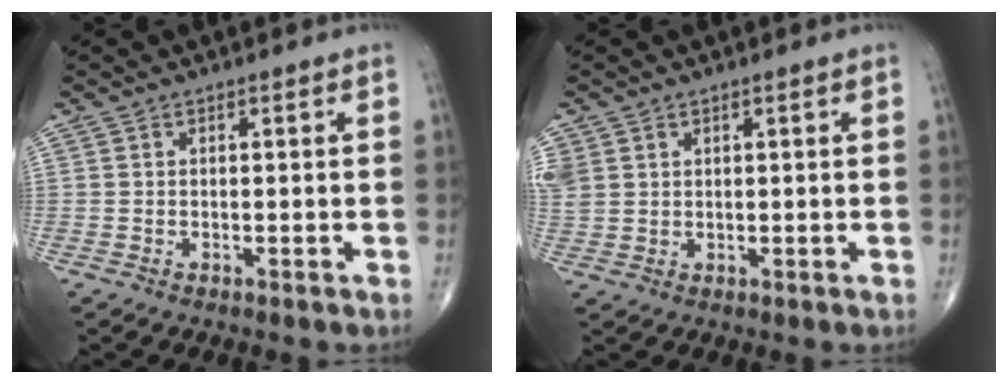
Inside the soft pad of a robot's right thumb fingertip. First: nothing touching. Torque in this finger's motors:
{"motor_torque": [0.06, 0.06, 0.42, 0.32, 0.04]}